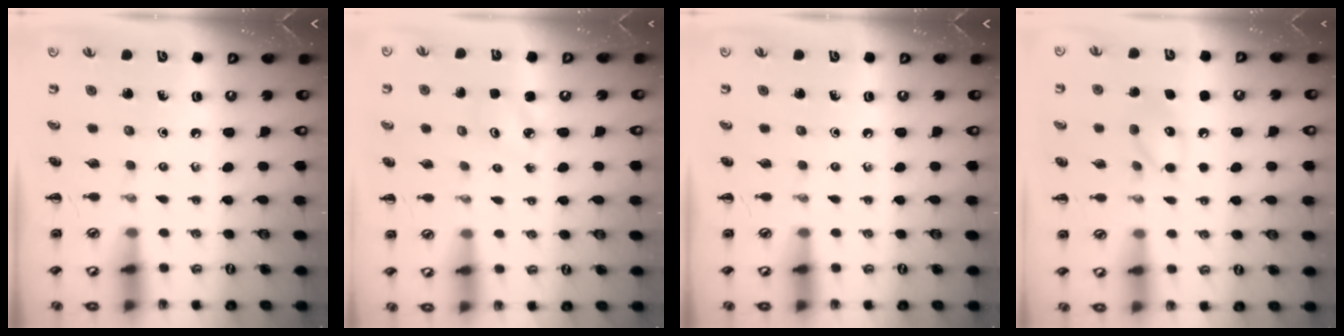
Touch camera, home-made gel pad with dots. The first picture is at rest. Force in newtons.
{"total": 2.5, "press": 2.4, "slide": 0.5}
{"total": 0.0}
{"total": 8.8, "press": 8.8, "slide": 1.2}